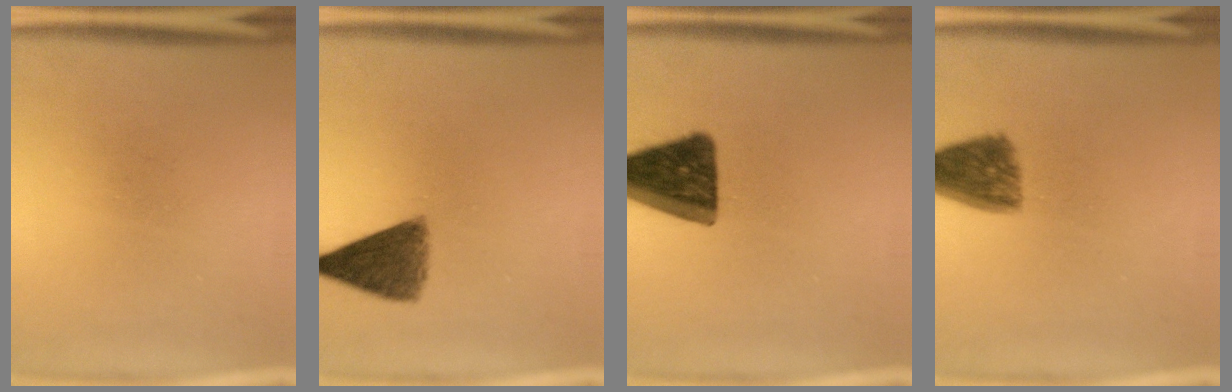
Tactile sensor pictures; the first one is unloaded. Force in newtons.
{"total": 7.5}
{"total": 14.1}
{"total": 7.8}